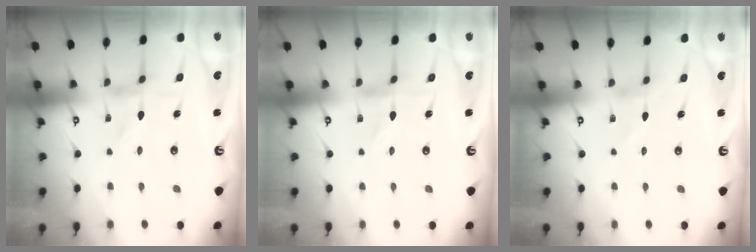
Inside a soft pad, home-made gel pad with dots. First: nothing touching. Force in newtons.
{"total": 0.8, "press": 0.8, "slide": 0.2}
{"total": 0.0}